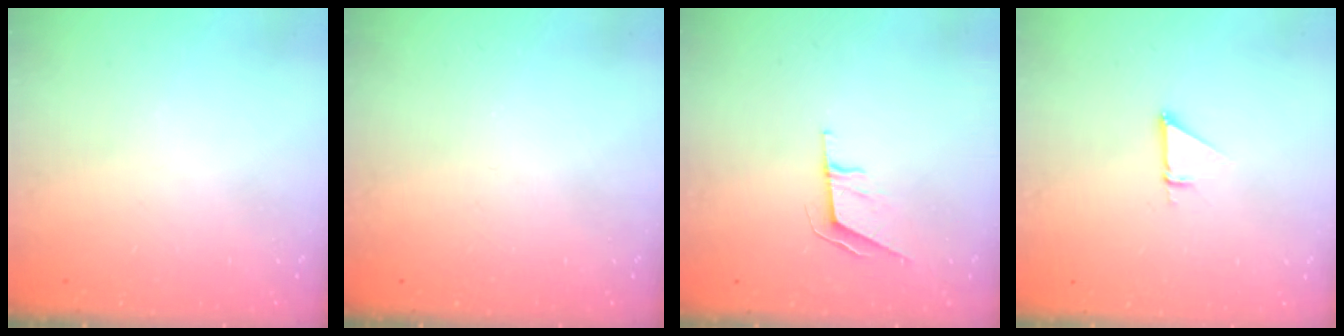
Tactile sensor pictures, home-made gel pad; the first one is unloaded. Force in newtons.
{"total": 0.0}
{"total": 5.8, "press": 5.2, "slide": 2.6}
{"total": 2.3, "press": 2.3, "slide": 0.1}